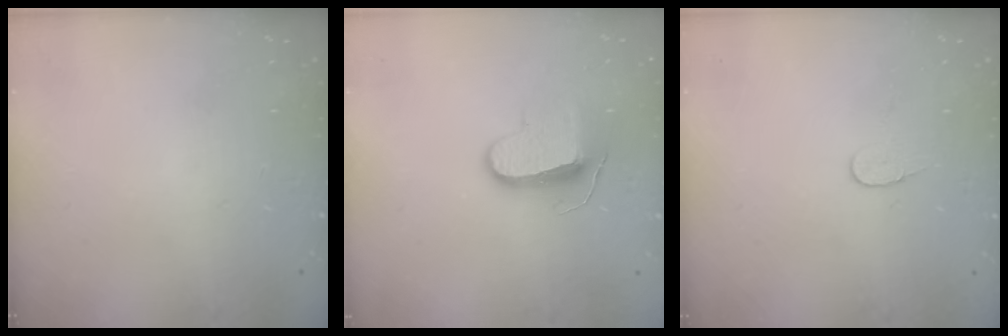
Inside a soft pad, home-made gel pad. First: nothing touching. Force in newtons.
{"total": 9.5, "press": 9.5, "slide": 0.1}
{"total": 5.6, "press": 5.6, "slide": 0.5}